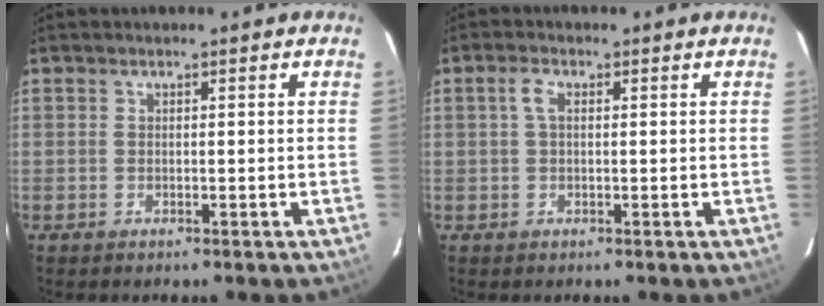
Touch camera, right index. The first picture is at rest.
{"total": 2.1, "force": [0.4, 1.0, 1.8], "torque": [-0.040, 0.007, 0.007]}